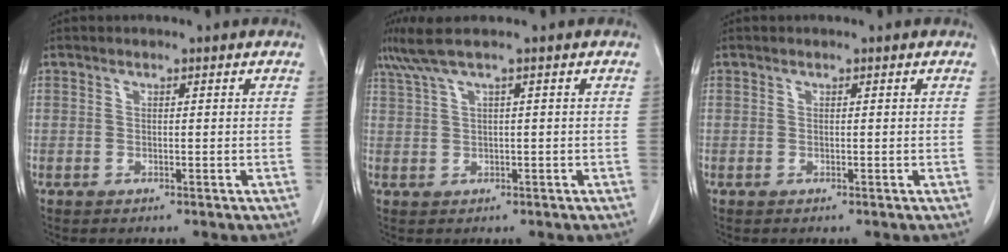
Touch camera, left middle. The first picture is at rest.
{"total": 3.3, "force": [2.2, -0.6, 2.5], "torque": [-0.069, 0.022, 0.052]}
{"total": 0.0}